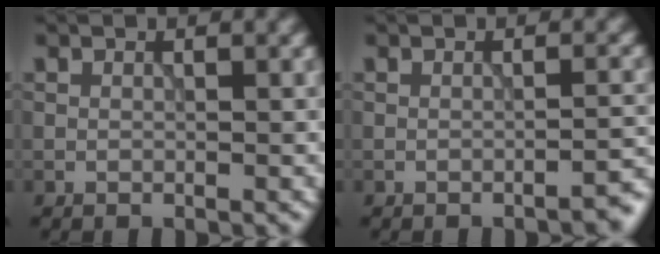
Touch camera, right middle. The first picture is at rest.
{"total": 1.9, "force": [-1.5, 0.3, 1.1], "torque": [-0.003, 0.009, -0.025]}